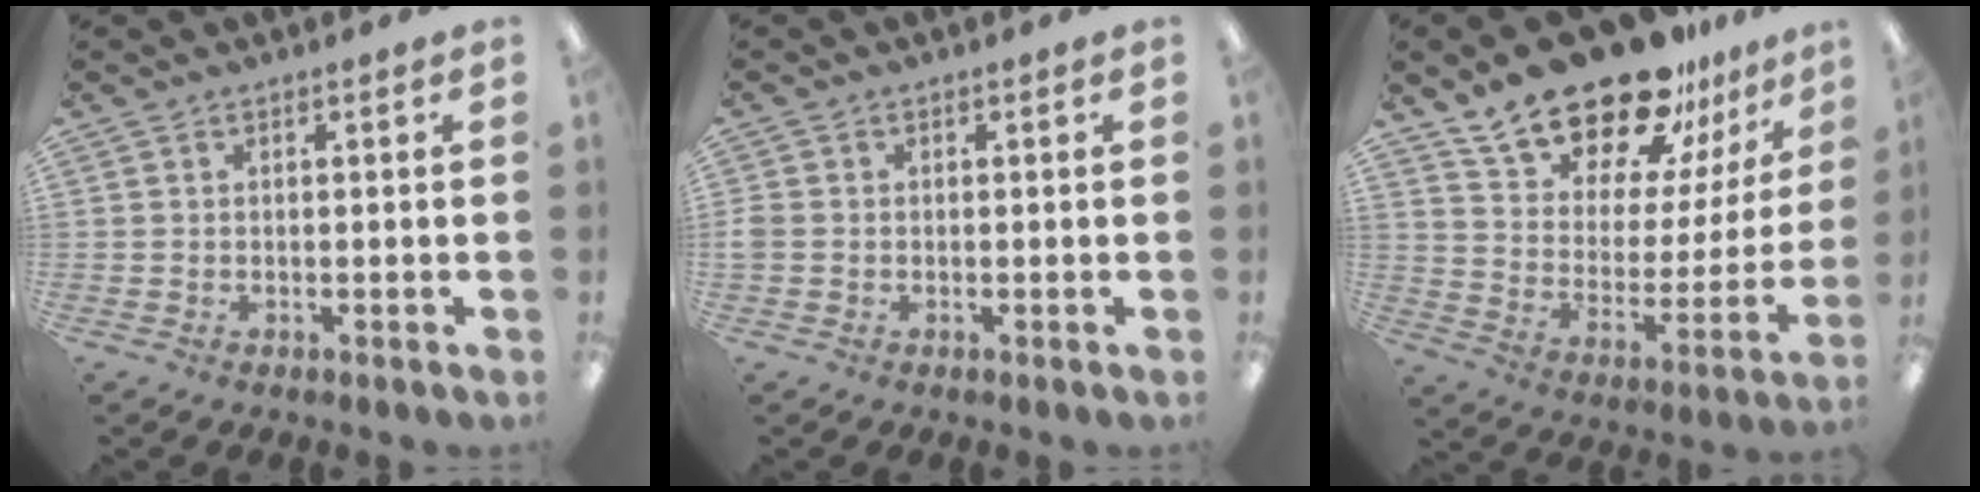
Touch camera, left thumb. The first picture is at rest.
{"total": 1.9, "force": [-0.3, 1.7, 0.9], "torque": [-0.013, 0.004, -0.006]}
{"total": 21.7, "force": [18.2, 8.8, 8.0], "torque": [-0.144, -0.131, 0.323]}